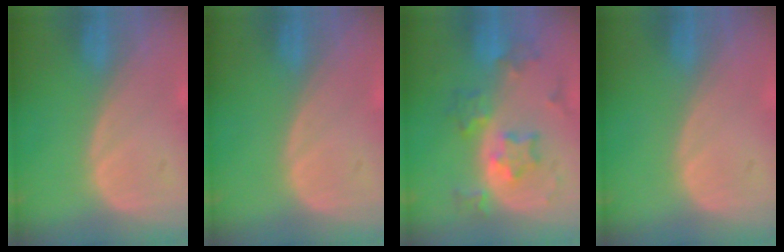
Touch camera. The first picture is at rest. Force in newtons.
{"total": 0.0}
{"total": 6.8, "press": 6.8, "slide": 0.2}
{"total": 0.0}